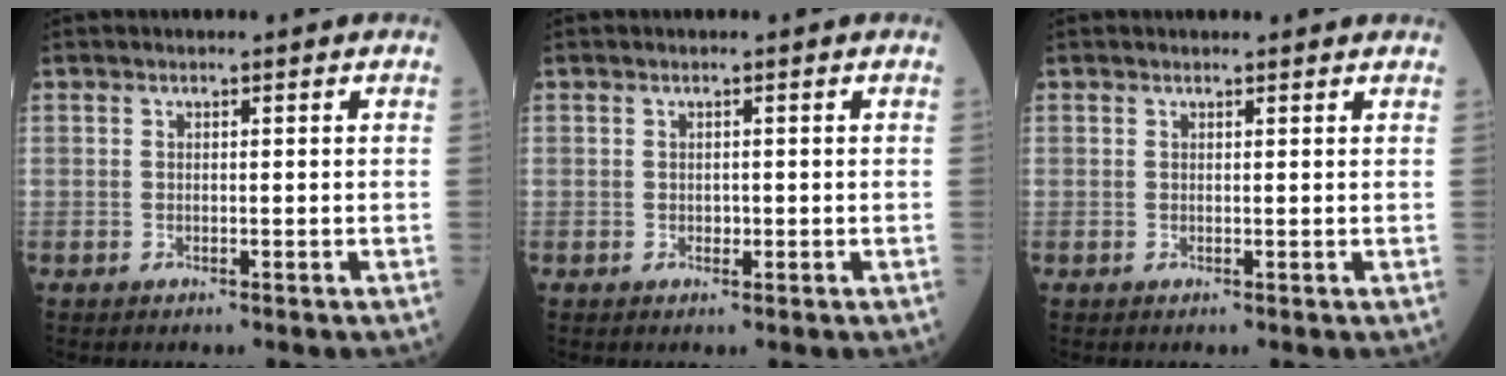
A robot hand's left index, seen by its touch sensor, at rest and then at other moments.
{"total": 1.2, "force": [-1.1, 0.5, 0.1], "torque": [-0.001, -0.005, -0.018]}
{"total": 1.3, "force": [1.3, 0.2, 0.2], "torque": [-0.008, 0.004, 0.007]}